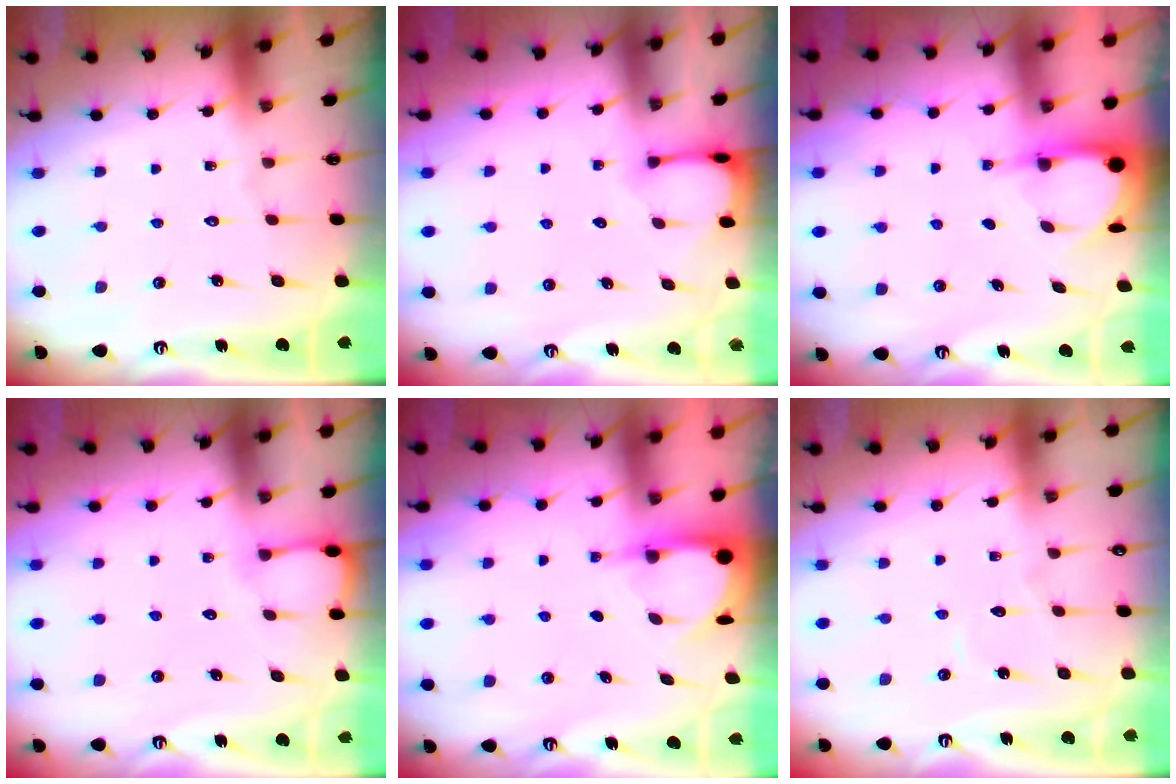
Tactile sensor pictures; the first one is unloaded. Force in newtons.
{"total": 2.3, "press": 2.3, "slide": 0.4}
{"total": 3.9, "press": 3.9, "slide": 0.4}
{"total": 2.5, "press": 2.5, "slide": 0.2}
{"total": 3.9, "press": 3.9, "slide": 0.4}
{"total": 3.5, "press": 3.5, "slide": 0.4}